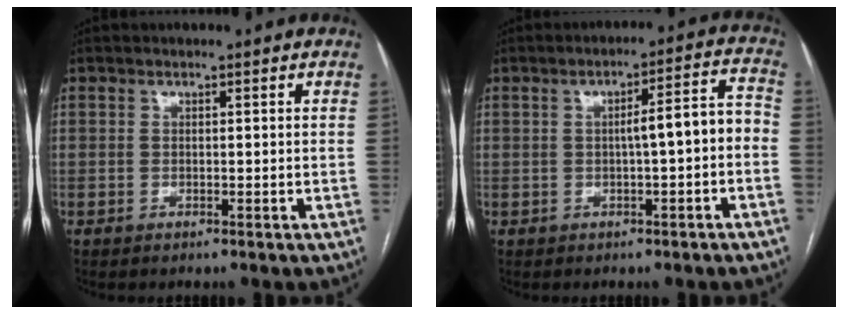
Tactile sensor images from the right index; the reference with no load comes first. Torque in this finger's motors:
{"motor_torque": [0.98, -0.29, 0.54, 0.11]}